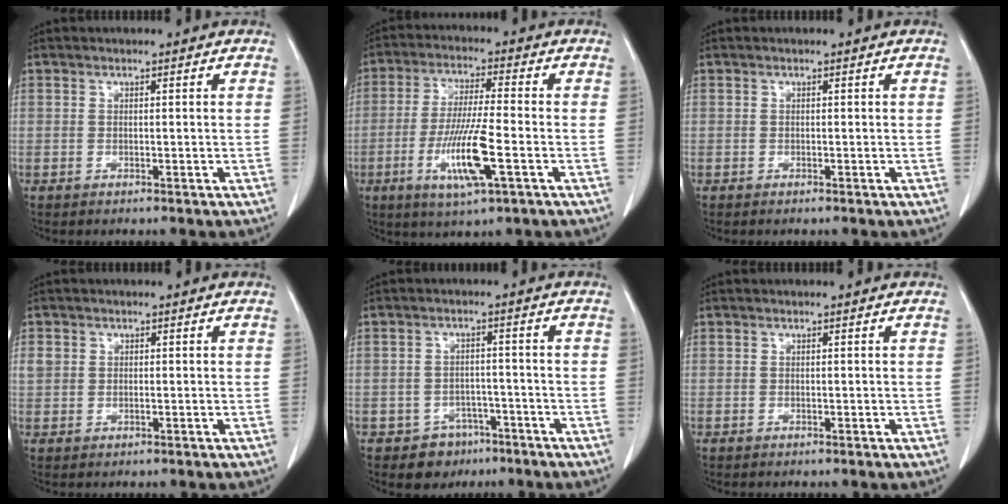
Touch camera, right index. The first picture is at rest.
{"total": 9.2, "force": [-3.2, 0.5, 8.7], "torque": [-0.168, -0.012, -0.058]}
{"total": 0.0}
{"total": 2.0, "force": [0.3, 1.7, 1.1], "torque": [-0.029, 0.011, 0.009]}
{"total": 4.7, "force": [-2.9, 3.6, 0.4], "torque": [0.001, 0.014, -0.033]}
{"total": 0.0}